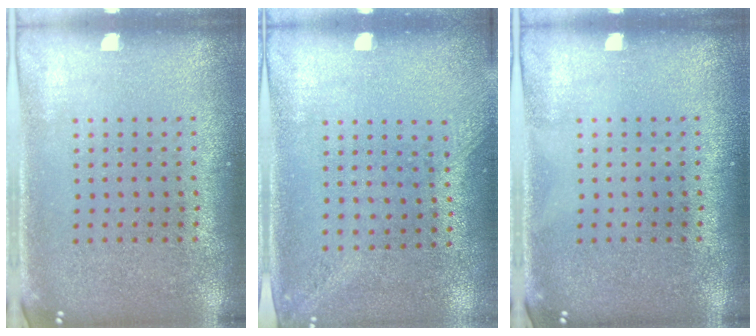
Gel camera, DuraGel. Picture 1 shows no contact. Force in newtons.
{"total": 1.4, "press": 1.1, "slide": 0.9}
{"total": 0.0}